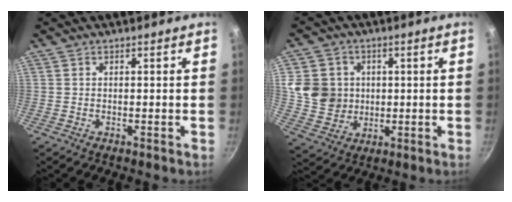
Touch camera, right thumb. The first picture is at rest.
{"total": 9.8, "force": [1.3, 9.1, 3.5], "torque": [-0.038, -0.008, 0.030]}